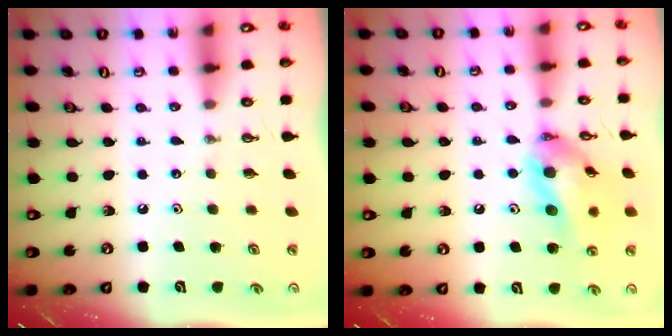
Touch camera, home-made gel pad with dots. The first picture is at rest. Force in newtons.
{"total": 15.0, "press": 14.1, "slide": 5.0}